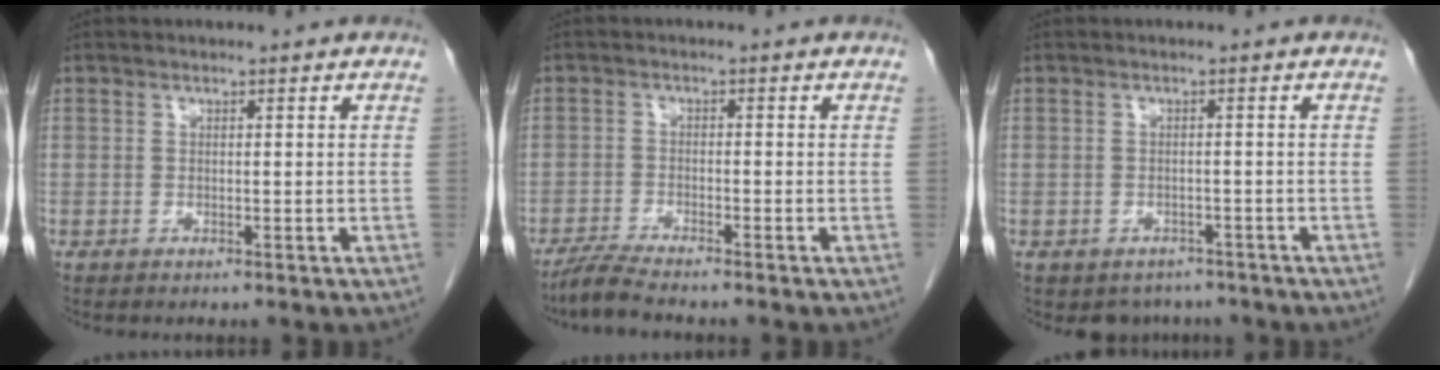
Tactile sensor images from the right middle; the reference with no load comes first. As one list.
[{"total": 3.6, "force": [-3.3, -0.6, 1.5], "torque": [-0.040, -0.017, -0.069]}, {"total": 3.6, "force": [-2.9, 2.0, 0.4], "torque": [-0.005, 0.003, -0.038]}]